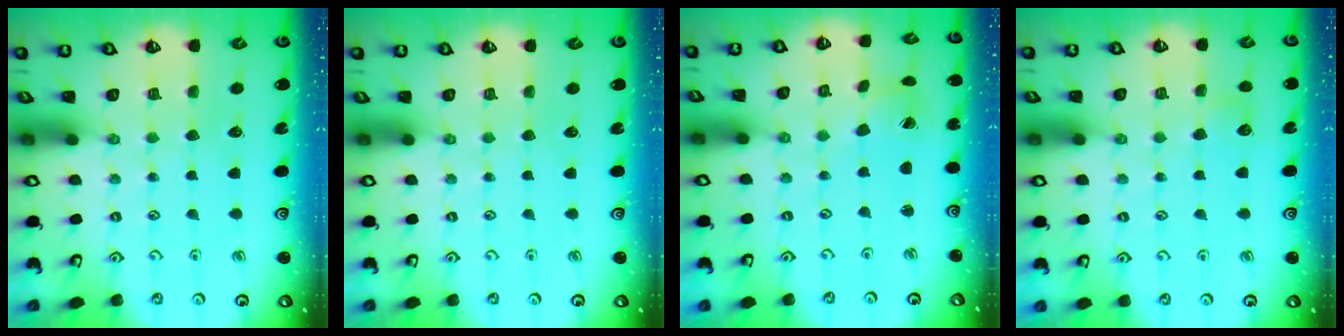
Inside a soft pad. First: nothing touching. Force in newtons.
{"total": 0.0}
{"total": 2.2, "press": 2.2, "slide": 0.3}
{"total": 4.6, "press": 4.5, "slide": 0.7}